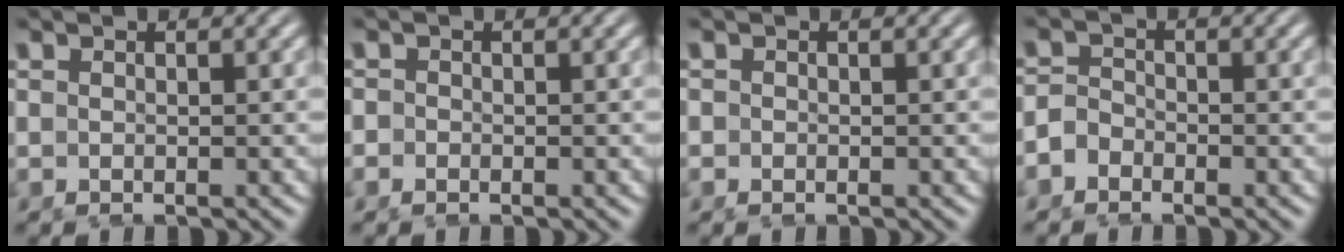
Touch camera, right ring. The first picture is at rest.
{"total": 0.9, "force": [-0.5, 0.8, 0.0], "torque": [-0.005, -0.005, -0.012]}
{"total": 0.7, "force": [-0.2, 0.7, 0.2], "torque": [-0.005, -0.001, -0.006]}
{"total": 2.2, "force": [-1.3, 1.7, 0.5], "torque": [-0.015, -0.010, -0.024]}